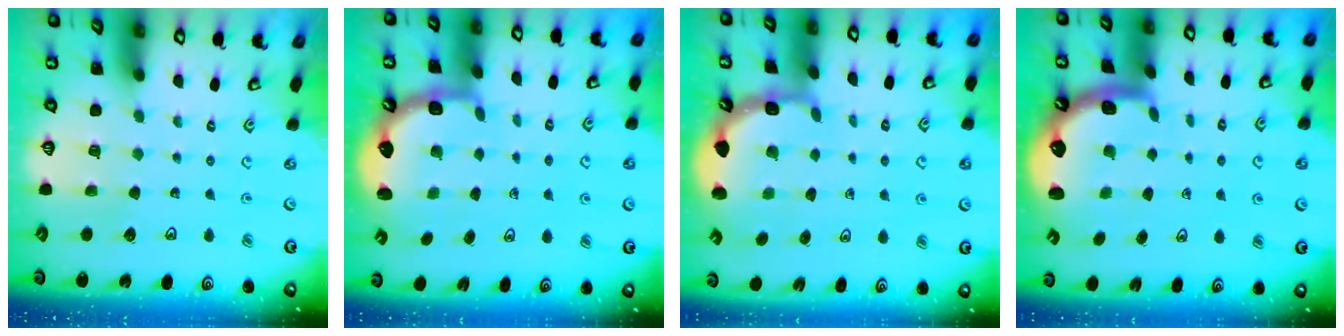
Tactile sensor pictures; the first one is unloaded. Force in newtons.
{"total": 2.6, "press": 2.2, "slide": 1.4}
{"total": 2.3, "press": 2.1, "slide": 0.9}
{"total": 1.5, "press": 1.4, "slide": 0.6}